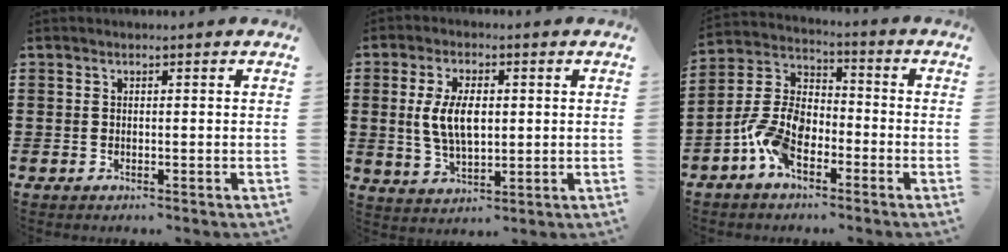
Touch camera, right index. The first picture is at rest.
{"total": 7.1, "force": [0.6, 3.7, 6.1], "torque": [-0.126, 0.004, 0.004]}
{"total": 9.5, "force": [-4.5, 5.1, 6.6], "torque": [-0.175, -0.005, -0.093]}